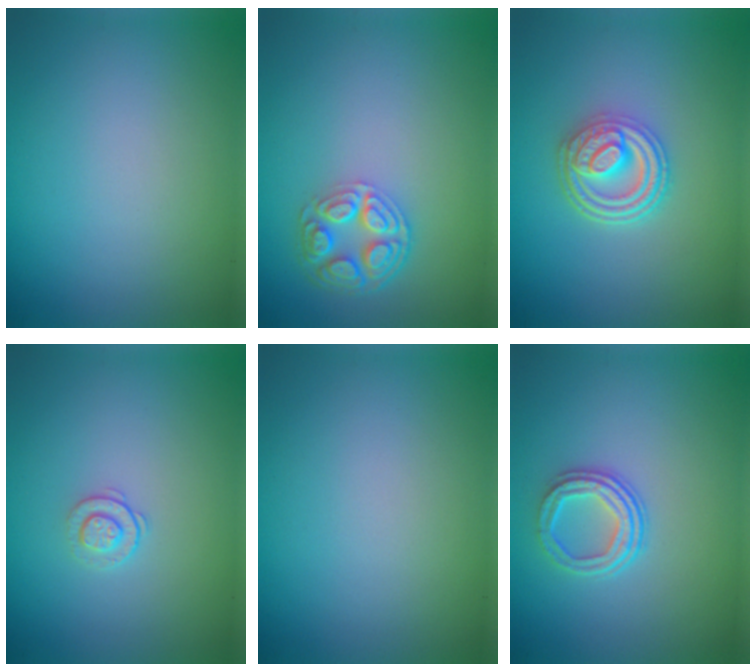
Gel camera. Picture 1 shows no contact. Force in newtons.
{"total": 4.5, "press": 3.4, "slide": 2.9}
{"total": 4.8, "press": 3.7, "slide": 3.0}
{"total": 1.2, "press": 0.9, "slide": 0.8}
{"total": 0.0}
{"total": 3.1, "press": 2.4, "slide": 1.9}